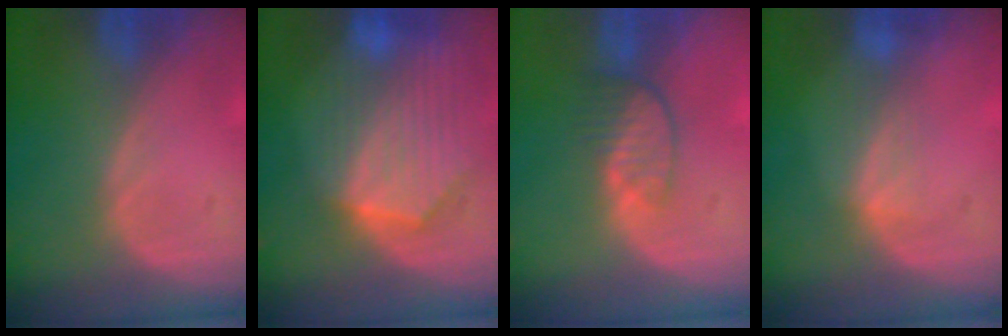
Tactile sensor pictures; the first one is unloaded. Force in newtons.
{"total": 10.4, "press": 9.1, "slide": 4.9}
{"total": 3.7, "press": 3.4, "slide": 1.5}
{"total": 2.4, "press": 2.4, "slide": 0.4}